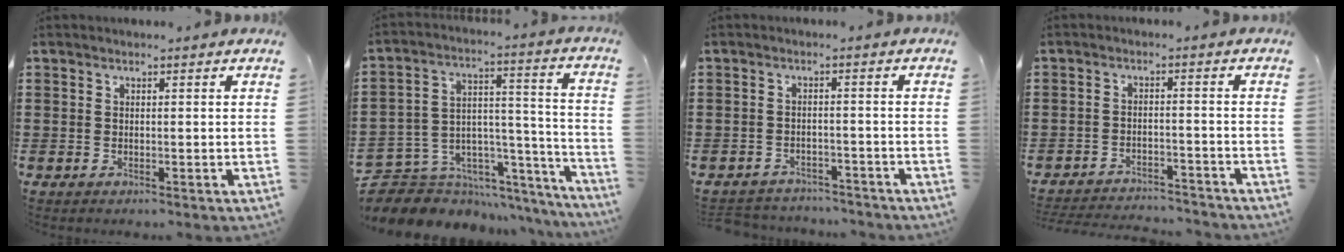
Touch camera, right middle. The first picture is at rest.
{"total": 5.2, "force": [-3.9, 3.5, 0.0], "torque": [-0.021, -0.020, -0.070]}
{"total": 2.7, "force": [-2.7, 0.5, -0.2], "torque": [-0.006, -0.004, -0.058]}
{"total": 3.5, "force": [-3.5, 0.2, 0.1], "torque": [-0.007, 0.000, -0.073]}